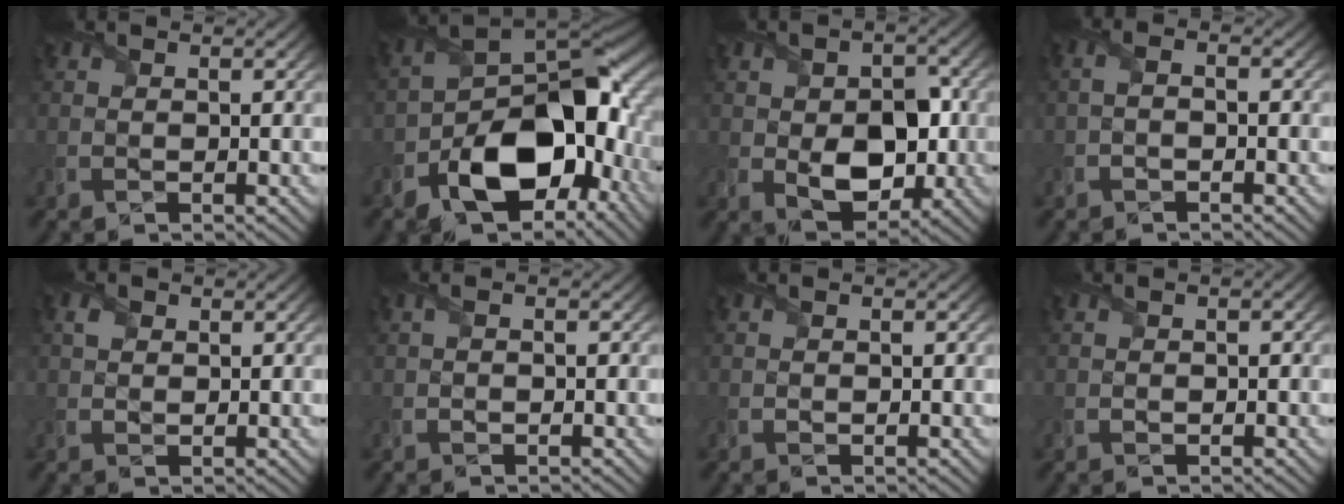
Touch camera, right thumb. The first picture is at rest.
{"total": 15.1, "force": [-5.8, 8.6, 11.0], "torque": [-0.167, -0.028, -0.109]}
{"total": 7.3, "force": [-1.1, 4.9, 5.4], "torque": [-0.093, -0.015, -0.012]}
{"total": 1.6, "force": [-0.9, 0.5, 1.2], "torque": [-0.027, 0.000, -0.024]}
{"total": 1.7, "force": [0.7, 1.2, 0.9], "torque": [-0.023, 0.003, 0.014]}
{"total": 0.8, "force": [0.0, 0.2, 0.8], "torque": [-0.020, 0.003, -0.002]}
{"total": 0.0}
{"total": 0.9, "force": [0.0, 0.4, 0.8], "torque": [-0.013, 0.000, 0.006]}